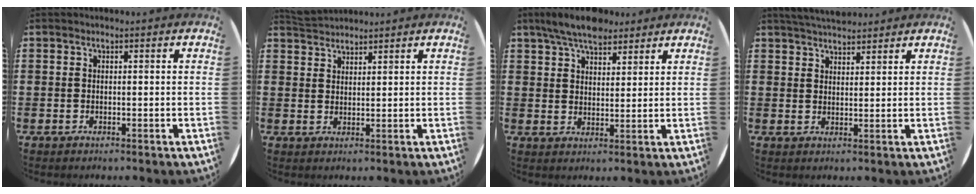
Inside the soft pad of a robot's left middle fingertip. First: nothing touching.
{"total": 2.5, "force": [2.5, 0.5, -0.1], "torque": [-0.003, -0.001, 0.048]}
{"total": 6.2, "force": [5.3, 2.2, 2.4], "torque": [-0.053, -0.011, 0.096]}
{"total": 4.0, "force": [3.9, 0.5, 0.7], "torque": [-0.021, -0.008, 0.072]}